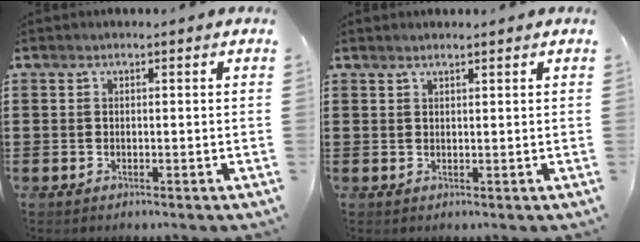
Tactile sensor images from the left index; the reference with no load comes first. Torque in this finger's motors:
{"motor_torque": [0.23, 0.28, -0.02, 0.01]}